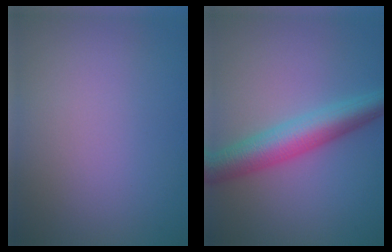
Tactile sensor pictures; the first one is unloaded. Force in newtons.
{"total": 5.8, "press": 5.8, "slide": 0.1}